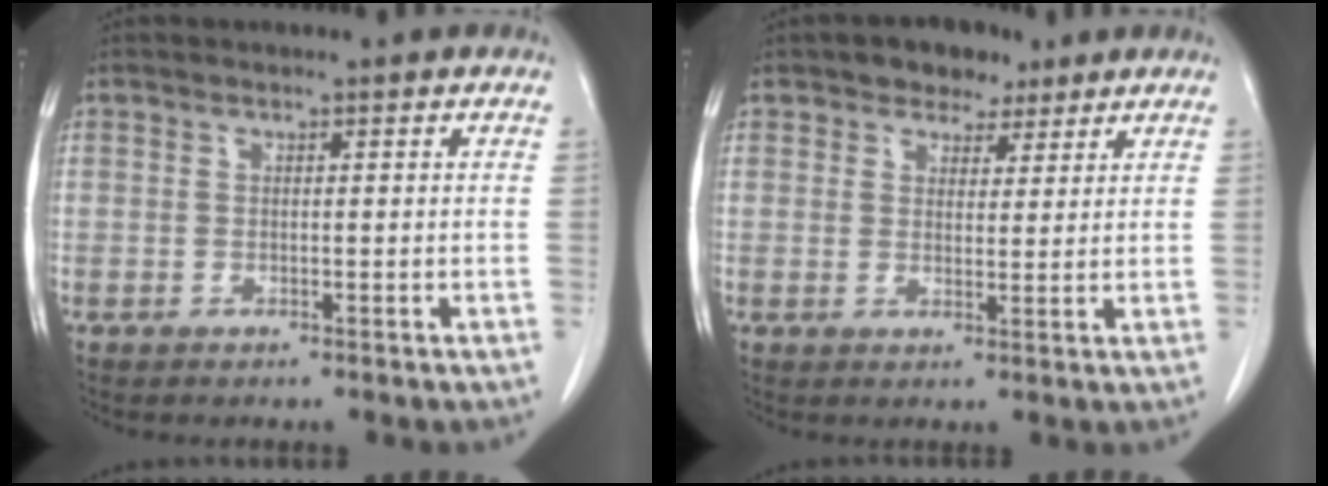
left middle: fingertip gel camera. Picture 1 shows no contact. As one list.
[{"total": 4.8, "force": [3.4, 2.9, 1.8], "torque": [-0.025, 0.010, 0.056]}]